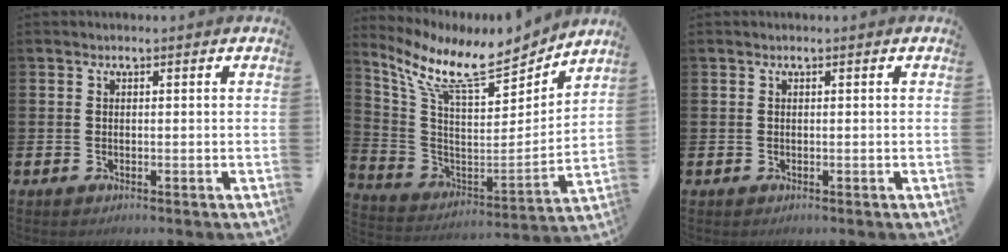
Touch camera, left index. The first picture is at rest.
{"total": 11.1, "force": [9.1, 2.3, 6.0], "torque": [-0.159, -0.062, 0.156]}
{"total": 0.0}